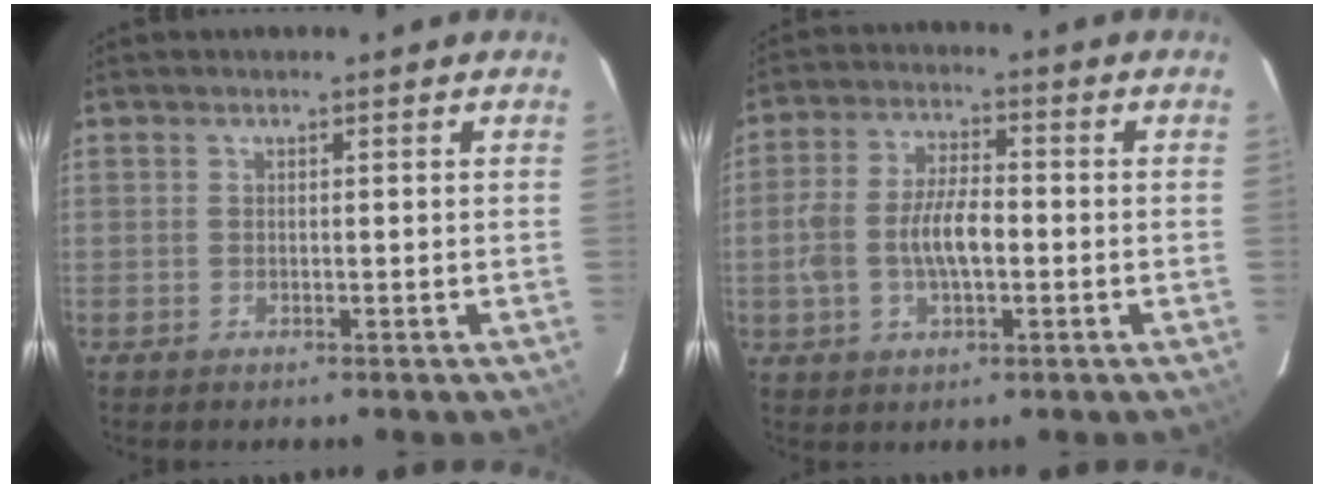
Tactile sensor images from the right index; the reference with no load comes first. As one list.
[{"total": 9.2, "force": [-1.5, 4.5, 7.9], "torque": [-0.159, 0.010, -0.027]}]